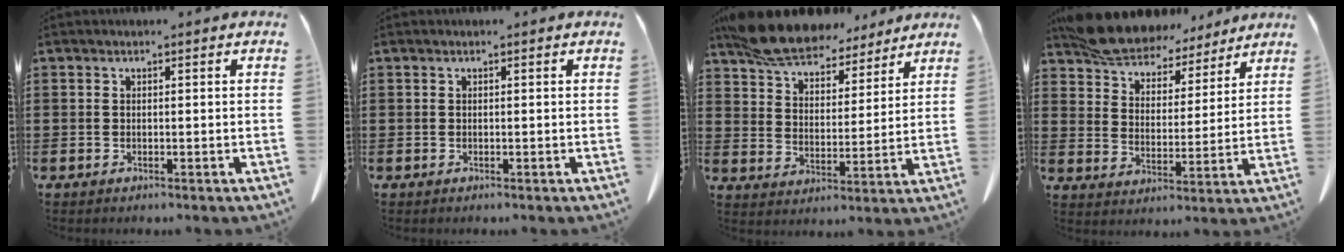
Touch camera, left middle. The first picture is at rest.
{"total": 0.0}
{"total": 10.0, "force": [9.0, 2.8, 3.3], "torque": [-0.095, -0.042, 0.170]}
{"total": 8.8, "force": [8.2, 2.4, 1.7], "torque": [-0.075, -0.039, 0.157]}